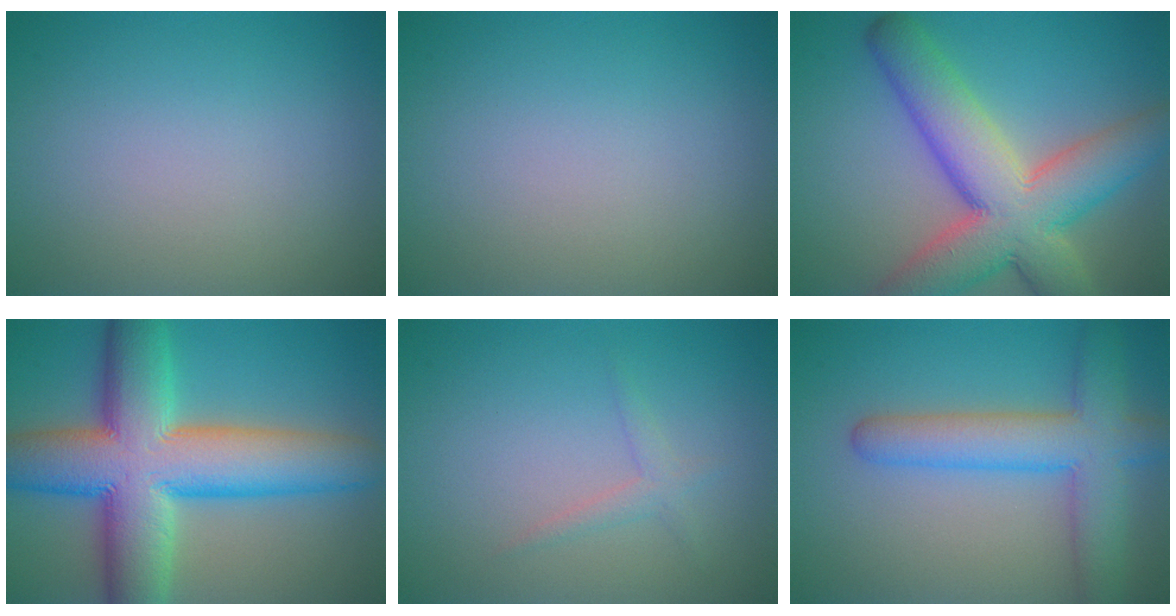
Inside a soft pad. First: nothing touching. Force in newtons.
{"total": 0.0}
{"total": 10.9, "press": 10.9, "slide": 0.6}
{"total": 13.9, "press": 13.9, "slide": 0.3}
{"total": 1.3, "press": 1.3, "slide": 0.1}
{"total": 6.3, "press": 6.3, "slide": 0.4}